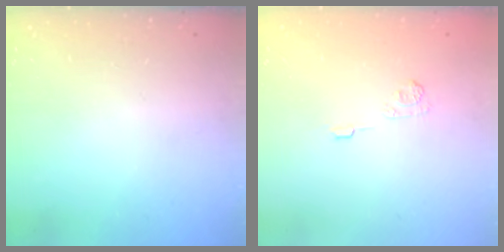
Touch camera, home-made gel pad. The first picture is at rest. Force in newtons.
{"total": 6.1, "press": 5.9, "slide": 1.3}